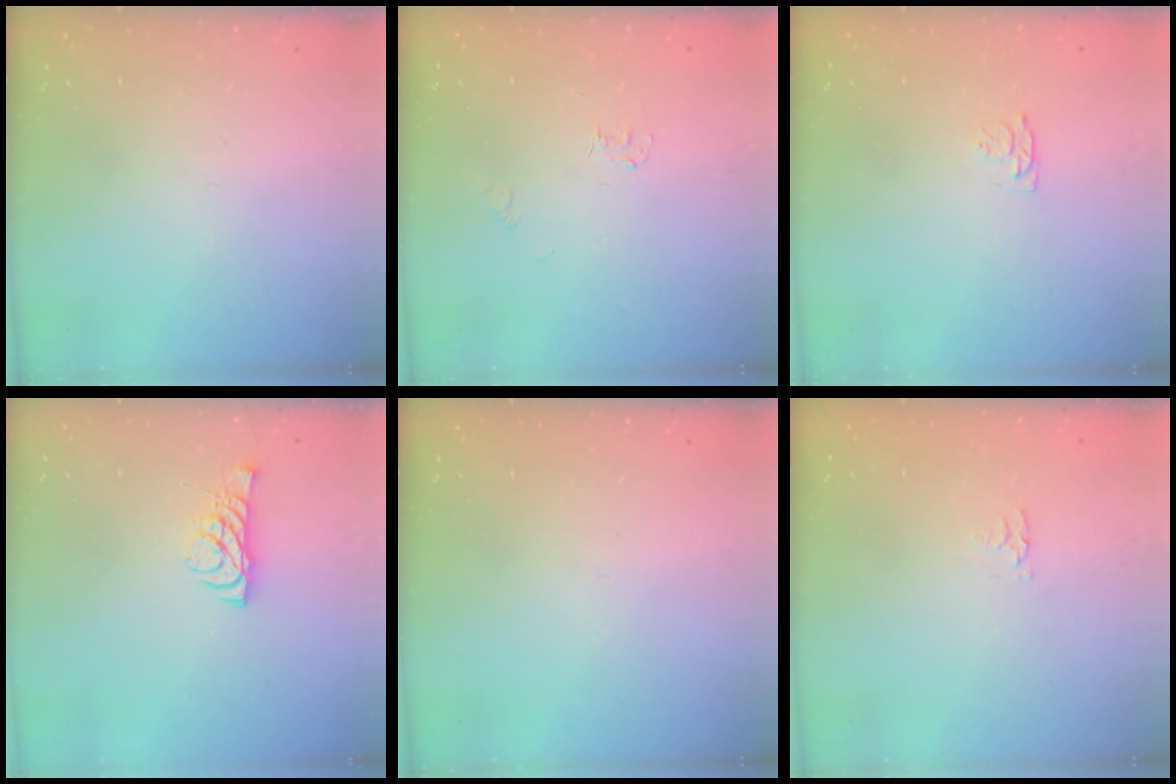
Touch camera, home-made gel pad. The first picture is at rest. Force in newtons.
{"total": 2.8, "press": 2.8, "slide": 0.4}
{"total": 5.2, "press": 5.1, "slide": 0.7}
{"total": 5.3, "press": 5.2, "slide": 0.9}
{"total": 0.0}
{"total": 2.5, "press": 2.5, "slide": 0.4}